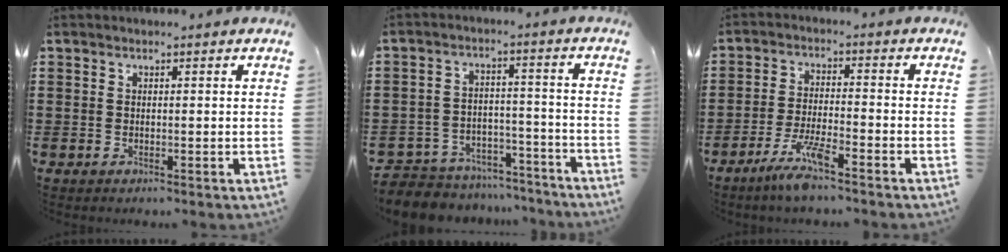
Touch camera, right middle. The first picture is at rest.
{"total": 6.1, "force": [-5.9, 1.4, 0.1], "torque": [-0.010, 0.017, -0.122]}
{"total": 6.0, "force": [-4.4, 0.3, 4.0], "torque": [-0.085, -0.010, -0.082]}